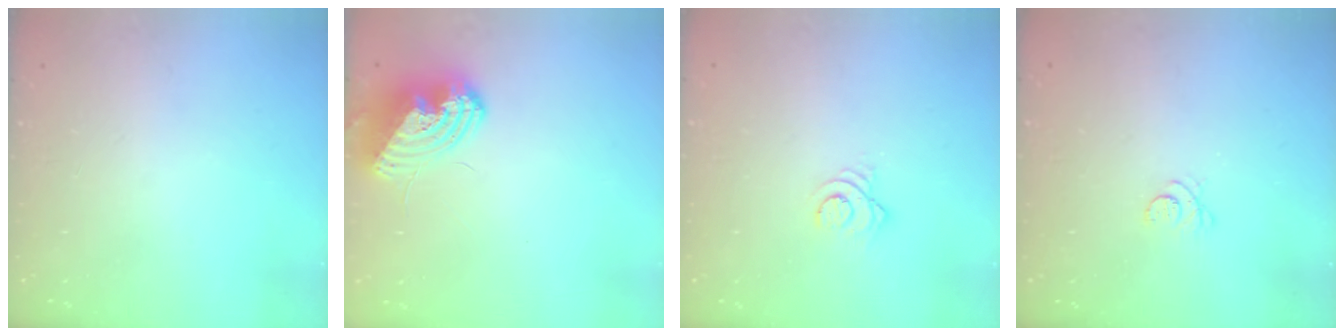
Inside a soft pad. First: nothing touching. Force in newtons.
{"total": 10.5, "press": 10.5, "slide": 1.0}
{"total": 2.9, "press": 2.9, "slide": 0.1}
{"total": 3.0, "press": 2.9, "slide": 0.4}